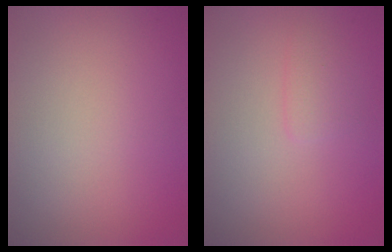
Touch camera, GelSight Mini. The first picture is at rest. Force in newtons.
{"total": 1.1, "press": 1.1, "slide": 0.1}